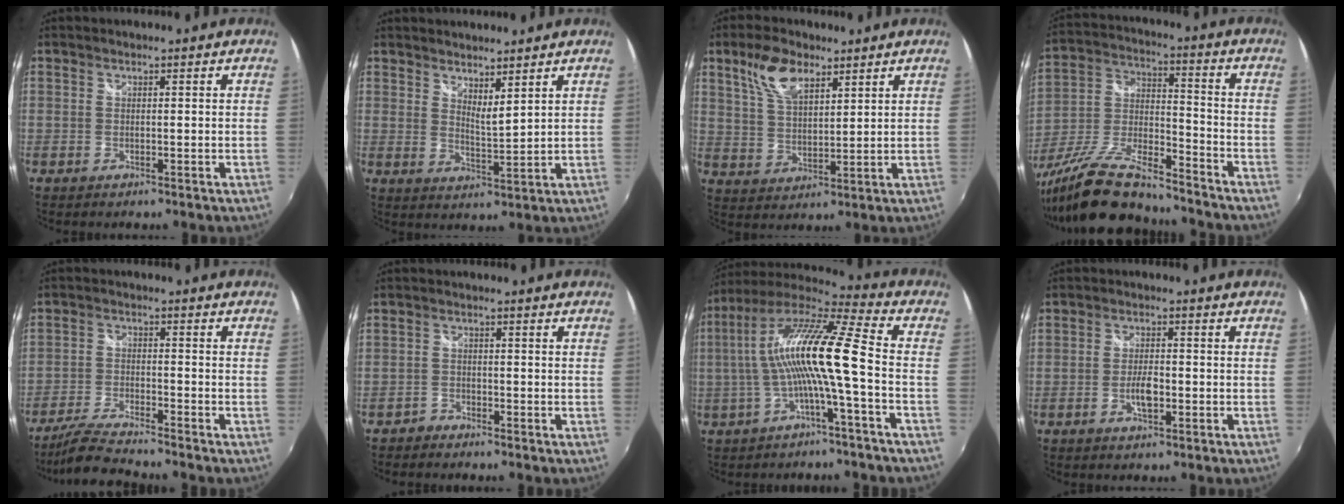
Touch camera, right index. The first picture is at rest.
{"total": 4.9, "force": [4.1, 0.7, 2.4], "torque": [-0.037, -0.005, 0.068]}
{"total": 8.9, "force": [5.4, 4.2, 5.7], "torque": [-0.112, 0.016, 0.106]}
{"total": 18.7, "force": [-15.1, 4.5, 10.0], "torque": [-0.213, -0.024, -0.268]}
{"total": 8.1, "force": [-7.4, 0.3, 3.2], "torque": [-0.085, -0.014, -0.141]}
{"total": 1.9, "force": [-1.7, 0.7, -0.3], "torque": [-0.002, 0.004, -0.036]}
{"total": 14.2, "force": [-1.7, -0.1, 14.1], "torque": [-0.256, 0.008, -0.030]}
{"total": 4.0, "force": [-1.4, 1.6, 3.3], "torque": [-0.065, -0.001, -0.025]}